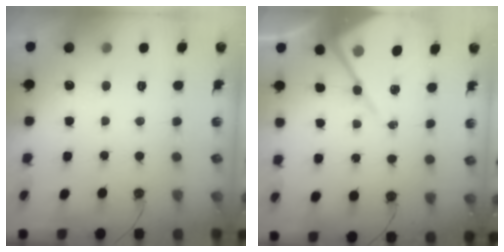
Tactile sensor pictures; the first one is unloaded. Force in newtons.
{"total": 11.9, "press": 11.9, "slide": 1.1}